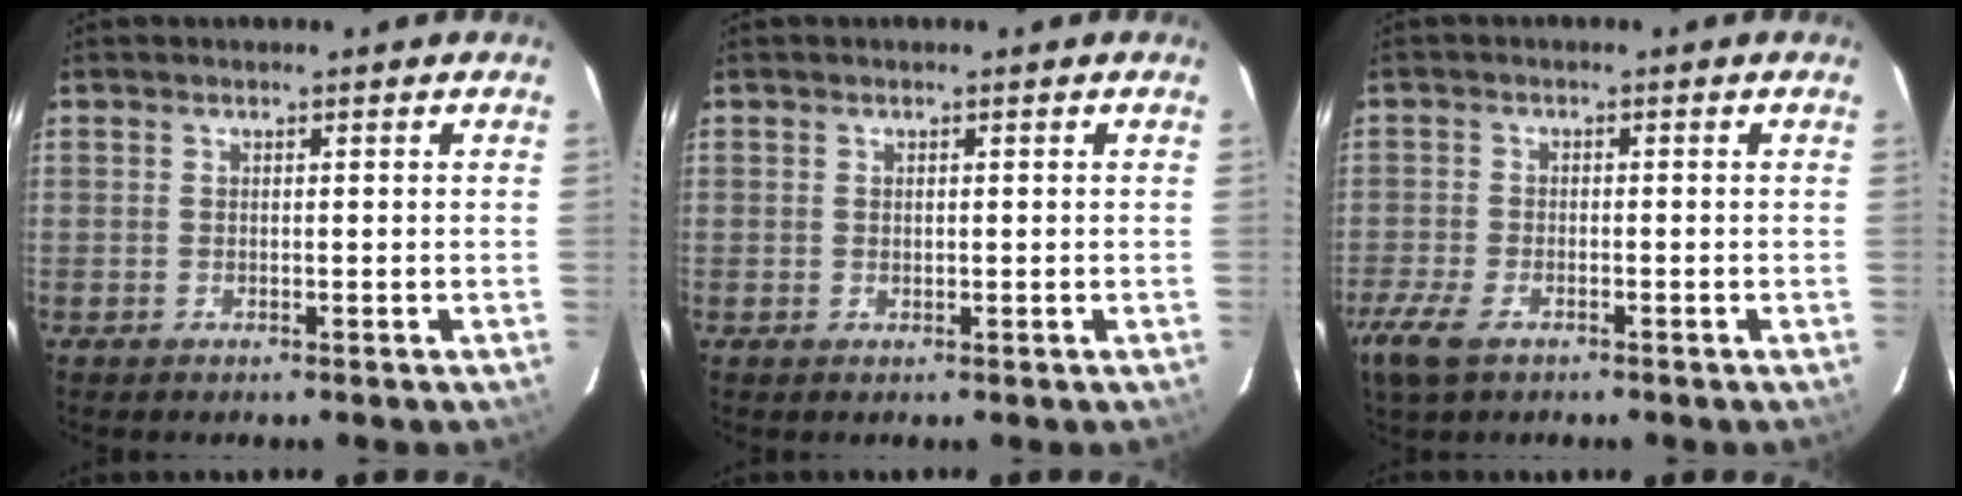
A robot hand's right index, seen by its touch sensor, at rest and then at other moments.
{"total": 0.7, "force": [0.2, 0.5, 0.5], "torque": [-0.008, 0.003, 0.005]}
{"total": 6.5, "force": [-4.2, 3.2, 3.9], "torque": [-0.108, -0.019, -0.079]}